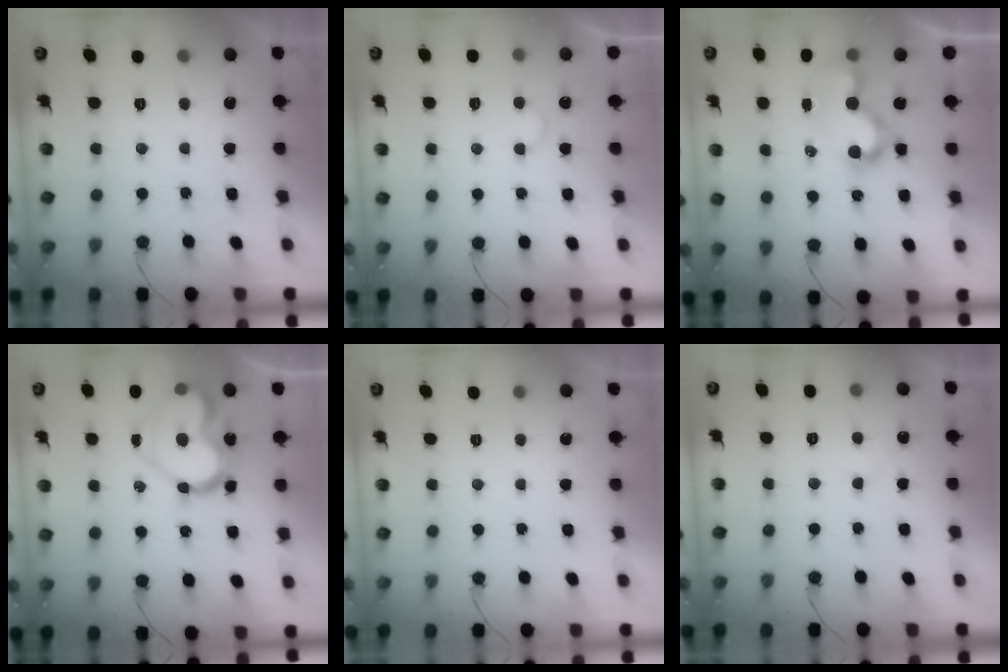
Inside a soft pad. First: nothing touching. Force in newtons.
{"total": 3.9, "press": 3.9, "slide": 0.3}
{"total": 10.0, "press": 10.0, "slide": 0.3}
{"total": 18.1, "press": 18.0, "slide": 2.1}
{"total": 0.0}
{"total": 4.6, "press": 4.6, "slide": 0.5}